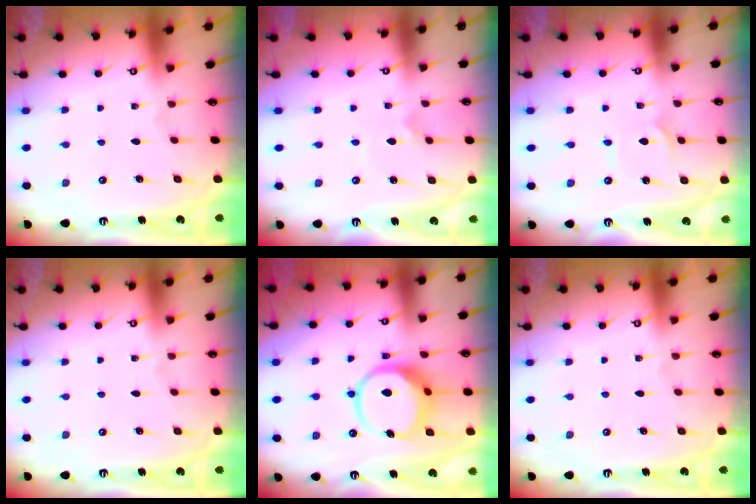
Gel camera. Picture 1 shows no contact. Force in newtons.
{"total": 2.4, "press": 2.4, "slide": 0.5}
{"total": 1.7, "press": 1.6, "slide": 0.1}
{"total": 0.0}
{"total": 10.7, "press": 10.7, "slide": 1.2}
{"total": 0.0}